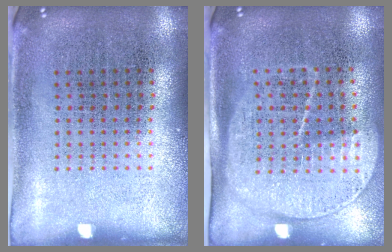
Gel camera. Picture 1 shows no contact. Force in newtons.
{"total": 1.8, "press": 1.4, "slide": 1.0}